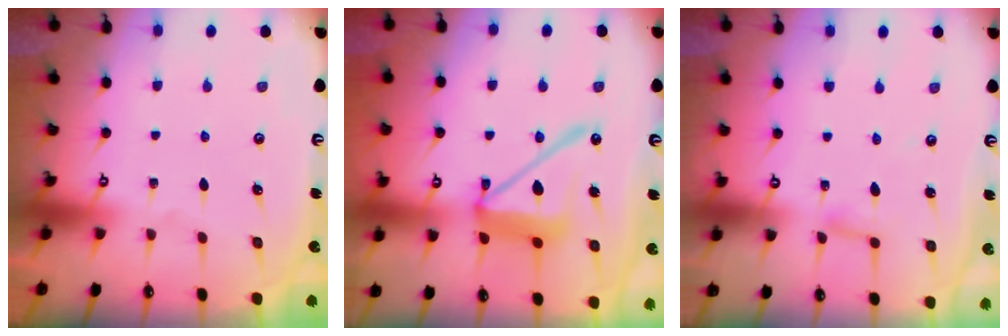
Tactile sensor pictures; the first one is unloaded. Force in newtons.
{"total": 14.3, "press": 14.2, "slide": 1.6}
{"total": 2.8, "press": 2.8, "slide": 0.2}